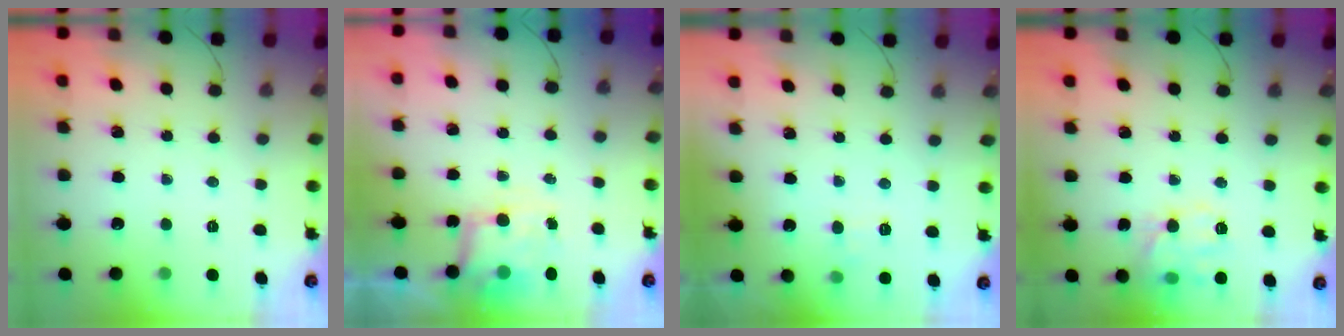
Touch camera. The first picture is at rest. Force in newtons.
{"total": 7.1, "press": 7.1, "slide": 0.1}
{"total": 3.8, "press": 3.4, "slide": 1.7}
{"total": 12.5, "press": 12.5, "slide": 0.7}